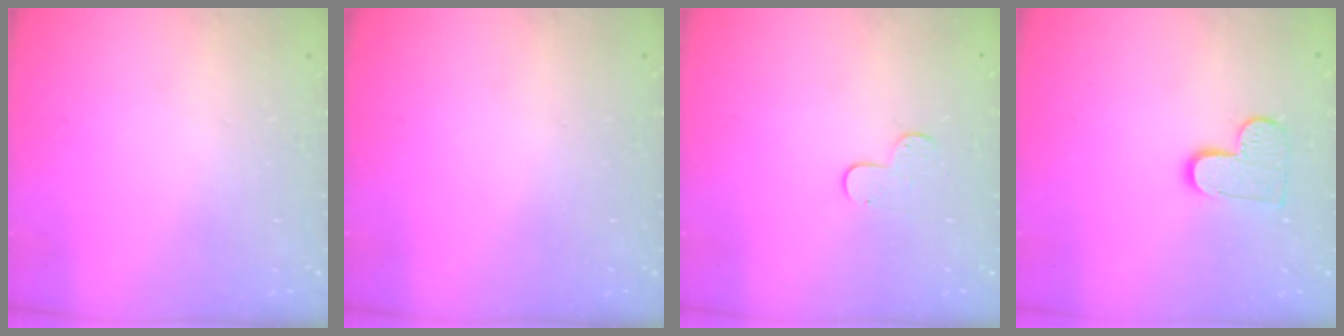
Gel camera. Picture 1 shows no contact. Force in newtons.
{"total": 0.0}
{"total": 5.5, "press": 5.5, "slide": 0.6}
{"total": 8.5, "press": 8.4, "slide": 0.4}